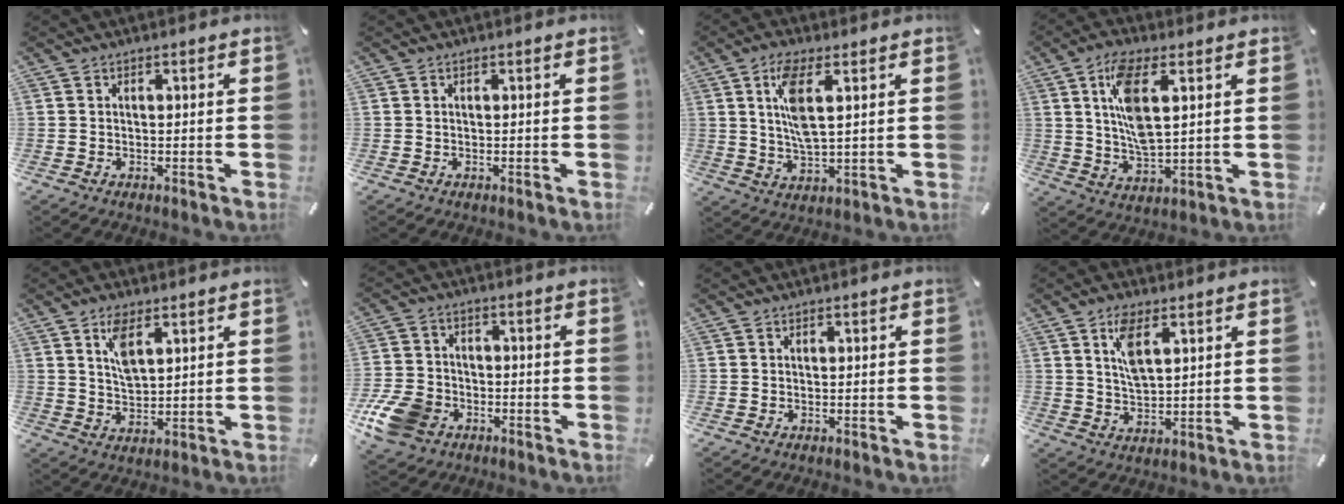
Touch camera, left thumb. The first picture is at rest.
{"total": 0.0}
{"total": 8.9, "force": [3.0, 3.1, 7.8], "torque": [-0.164, -0.006, 0.047]}
{"total": 11.1, "force": [3.7, 4.5, 9.4], "torque": [-0.192, -0.007, 0.060]}
{"total": 6.0, "force": [3.6, 2.8, 3.8], "torque": [-0.076, -0.008, 0.064]}
{"total": 10.7, "force": [-4.8, 8.1, 5.2], "torque": [-0.109, 0.031, -0.085]}
{"total": 0.0}
{"total": 7.0, "force": [3.4, 3.0, 5.3], "torque": [-0.100, -0.002, 0.057]}